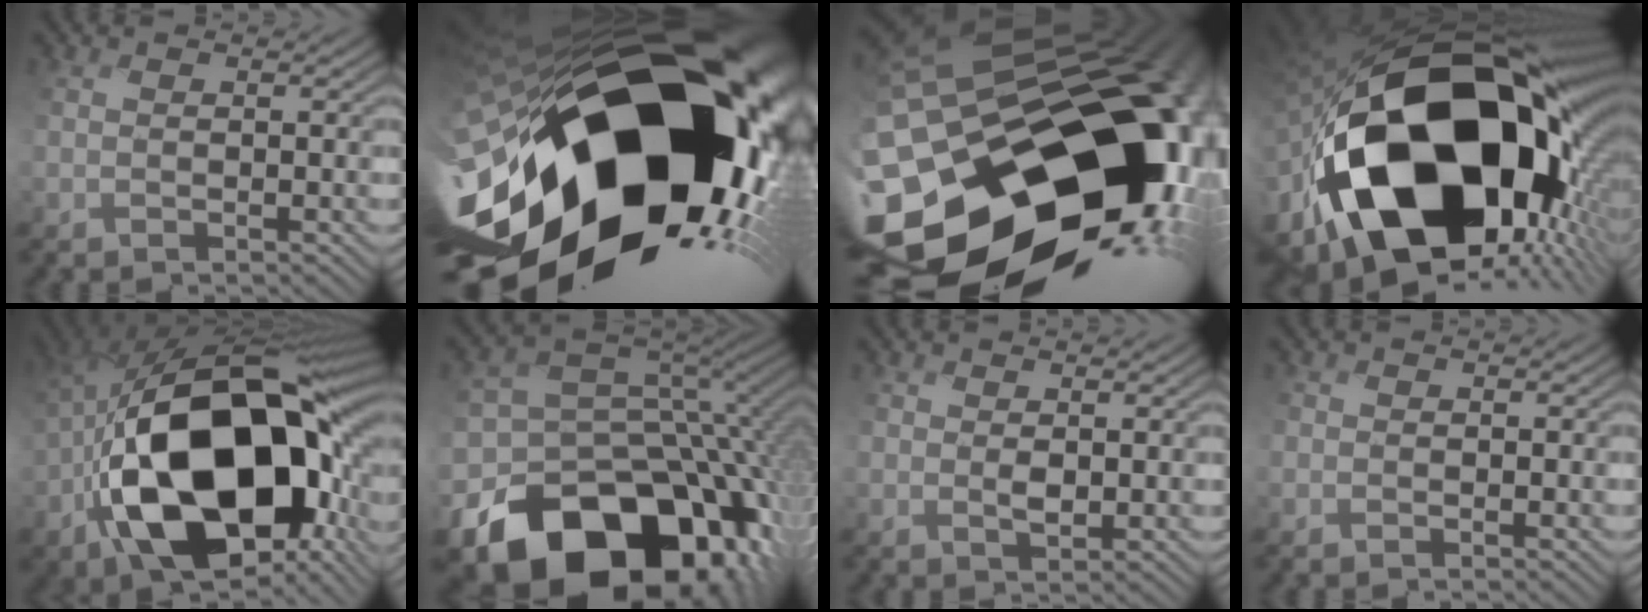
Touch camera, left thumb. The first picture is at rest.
{"total": 22.7, "force": [-5.9, 13.7, 17.1], "torque": [-0.303, -0.078, -0.113]}
{"total": 23.2, "force": [-9.7, 16.8, 12.6], "torque": [-0.194, -0.071, -0.181]}
{"total": 23.9, "force": [-4.2, 15.5, 17.7], "torque": [-0.386, -0.077, -0.042]}
{"total": 21.8, "force": [-4.6, 13.9, 16.2], "torque": [-0.332, -0.046, -0.056]}
{"total": 21.1, "force": [-12.7, 13.7, 9.7], "torque": [-0.182, -0.030, -0.182]}
{"total": 1.2, "force": [0.4, 0.8, 0.8], "torque": [-0.020, -0.003, 0.007]}
{"total": 0.6, "force": [0.1, 0.5, -0.3], "torque": [0.005, -0.002, -0.003]}